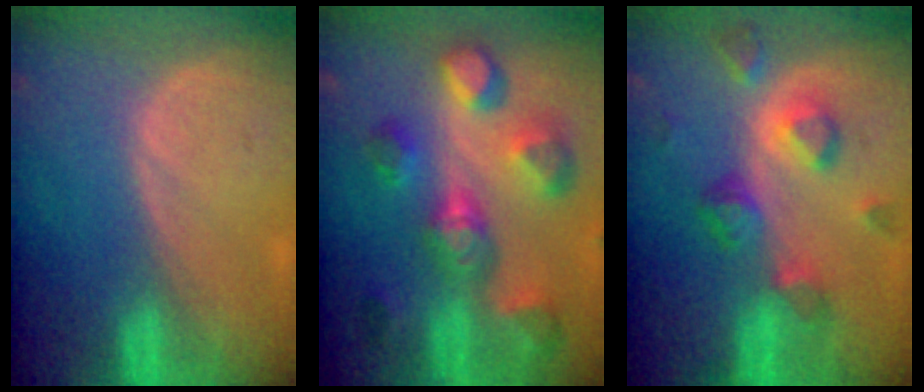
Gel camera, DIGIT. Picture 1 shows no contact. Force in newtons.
{"total": 11.1, "press": 10.1, "slide": 4.7}
{"total": 7.4, "press": 7.3, "slide": 1.2}